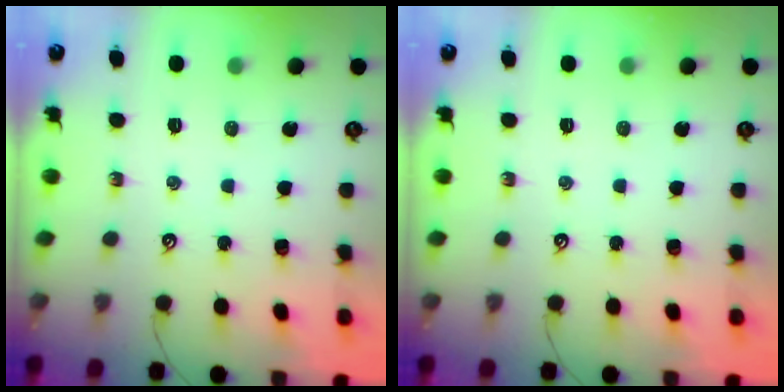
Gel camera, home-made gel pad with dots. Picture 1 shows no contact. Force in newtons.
{"total": 0.0}